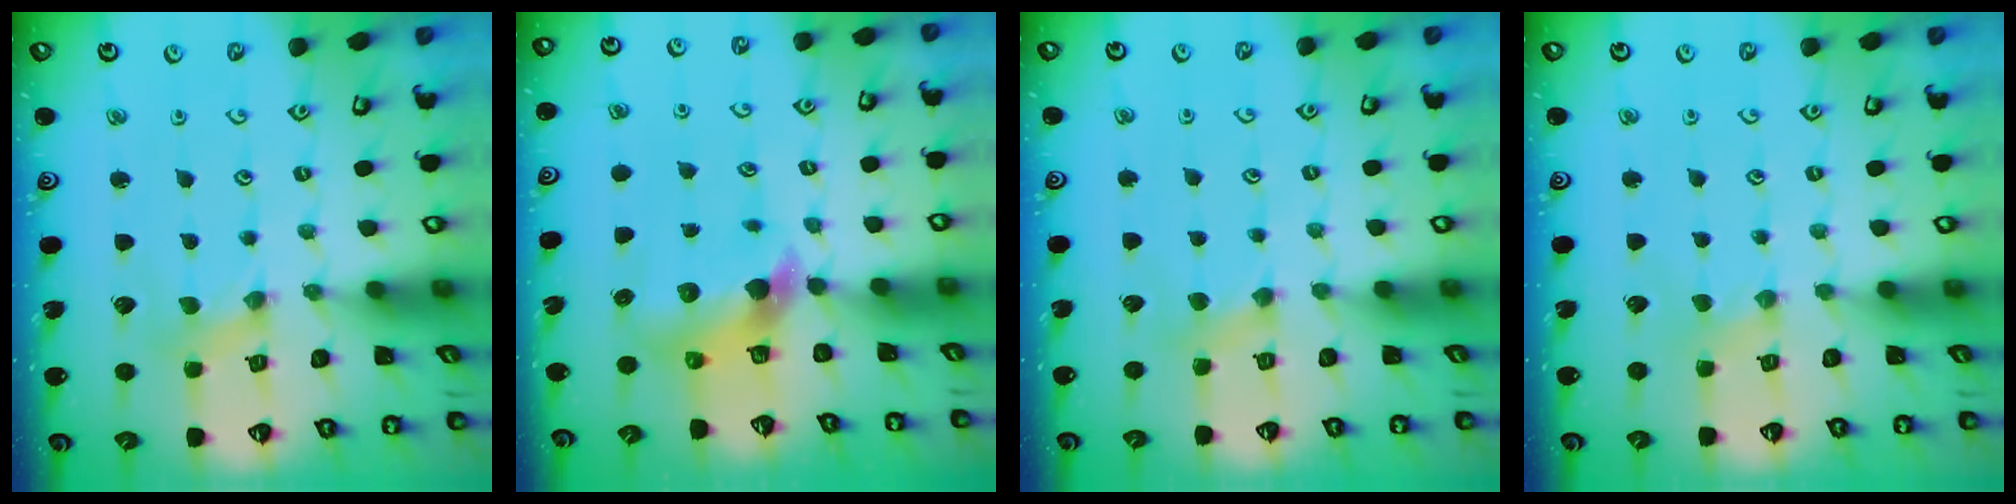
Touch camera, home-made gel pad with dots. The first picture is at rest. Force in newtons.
{"total": 5.9, "press": 5.9, "slide": 0.5}
{"total": 3.6, "press": 3.5, "slide": 0.6}
{"total": 1.2, "press": 1.2, "slide": 0.3}